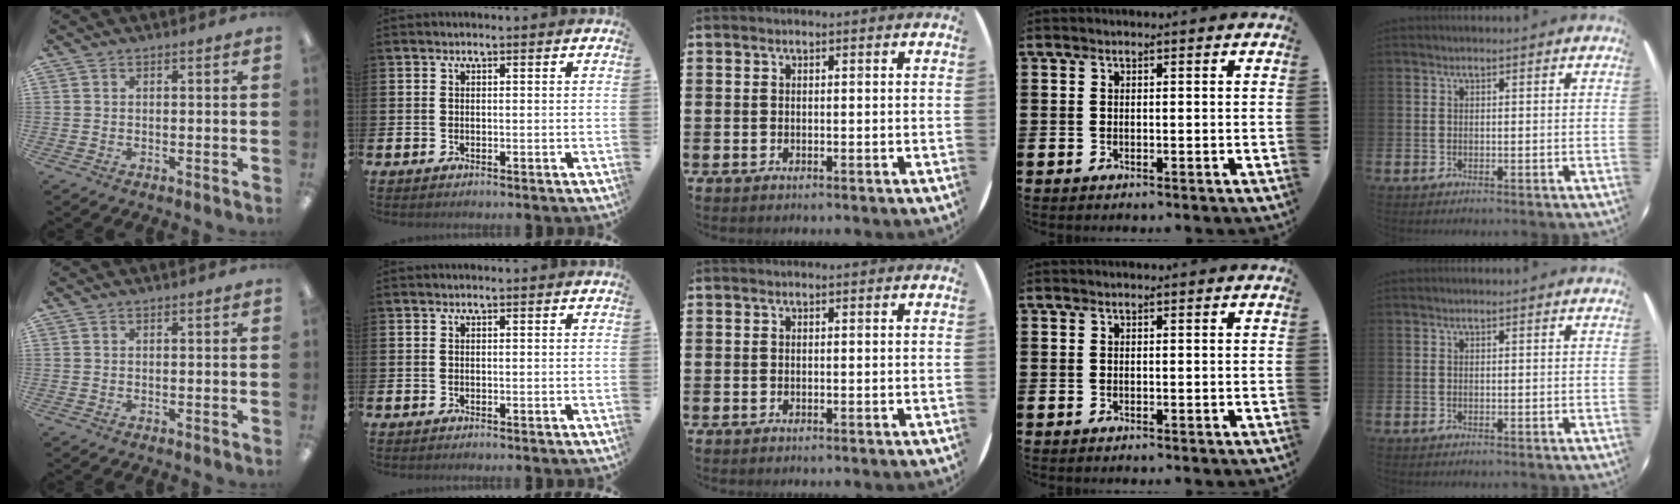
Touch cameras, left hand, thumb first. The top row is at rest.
{}